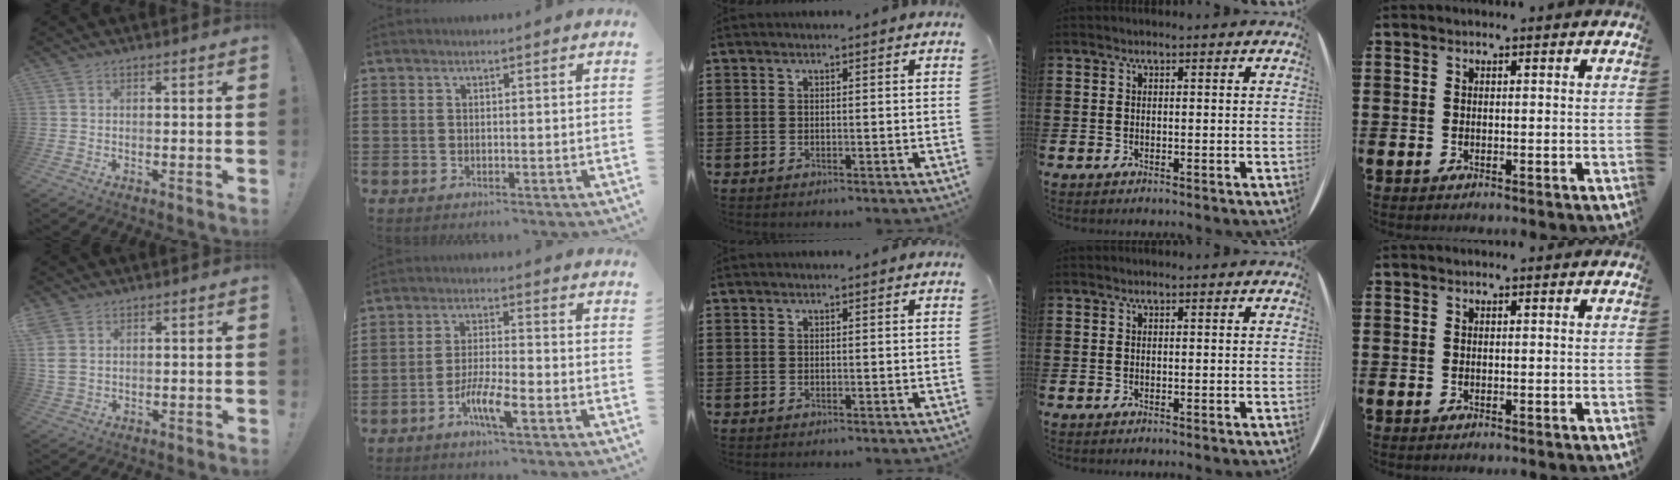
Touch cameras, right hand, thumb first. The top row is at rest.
{"thumb": {"total": 5.2, "force": [2.3, 3.5, 3.2], "torque": [-0.067, -0.007, 0.045]}, "index": {"total": 5.9, "force": [-3.2, 0.7, 4.9], "torque": [-0.108, -0.009, -0.063]}}